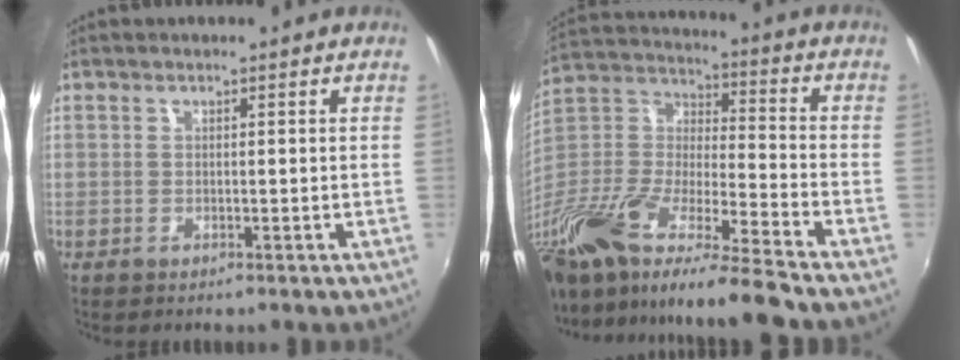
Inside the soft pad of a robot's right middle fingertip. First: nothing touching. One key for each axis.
{"total": 24.9, "fx": -18.6, "fy": 2.8, "fz": 16.3, "tx": -0.284, "ty": -0.032, "tz": -0.337}